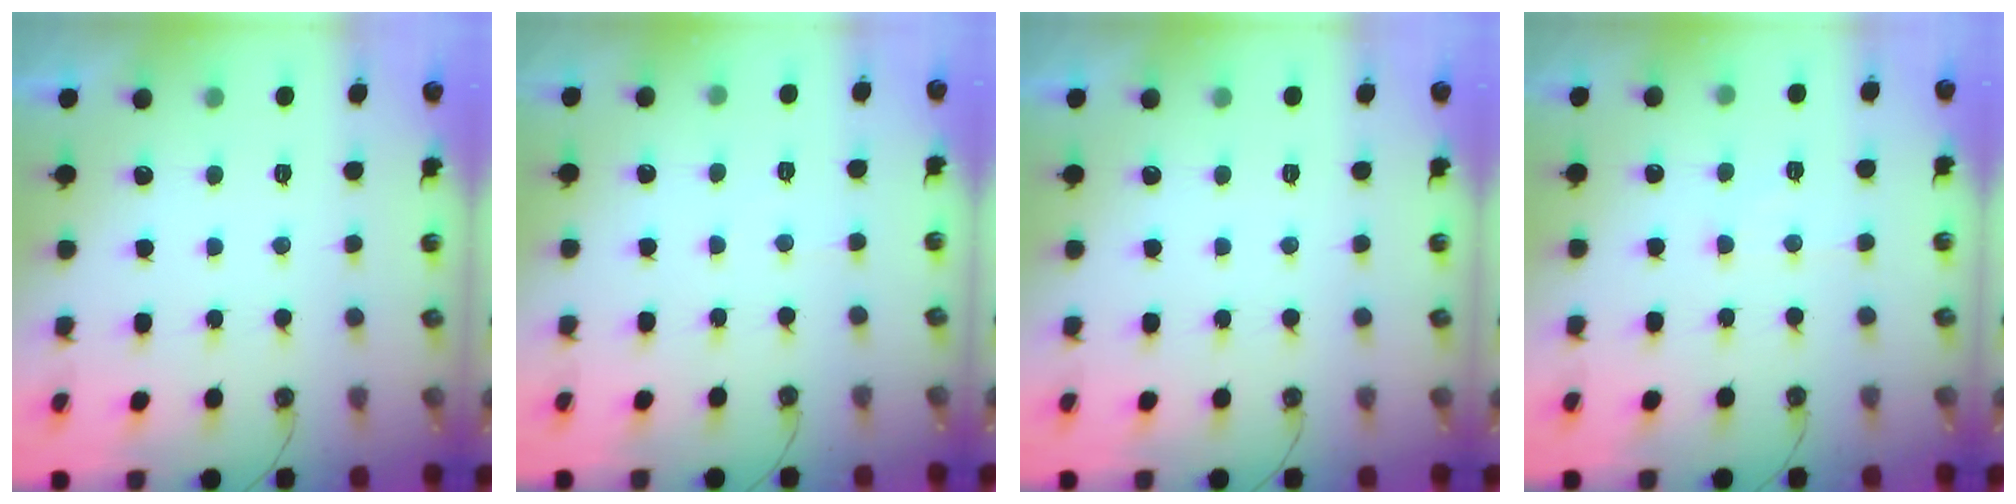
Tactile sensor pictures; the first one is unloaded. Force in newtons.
{"total": 3.2, "press": 3.1, "slide": 0.7}
{"total": 0.0}
{"total": 7.4, "press": 7.4, "slide": 0.8}